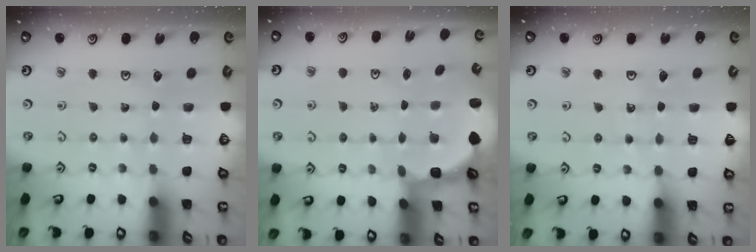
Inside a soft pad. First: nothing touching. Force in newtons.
{"total": 3.1, "press": 2.2, "slide": 2.1}
{"total": 2.9, "press": 2.9, "slide": 0.3}